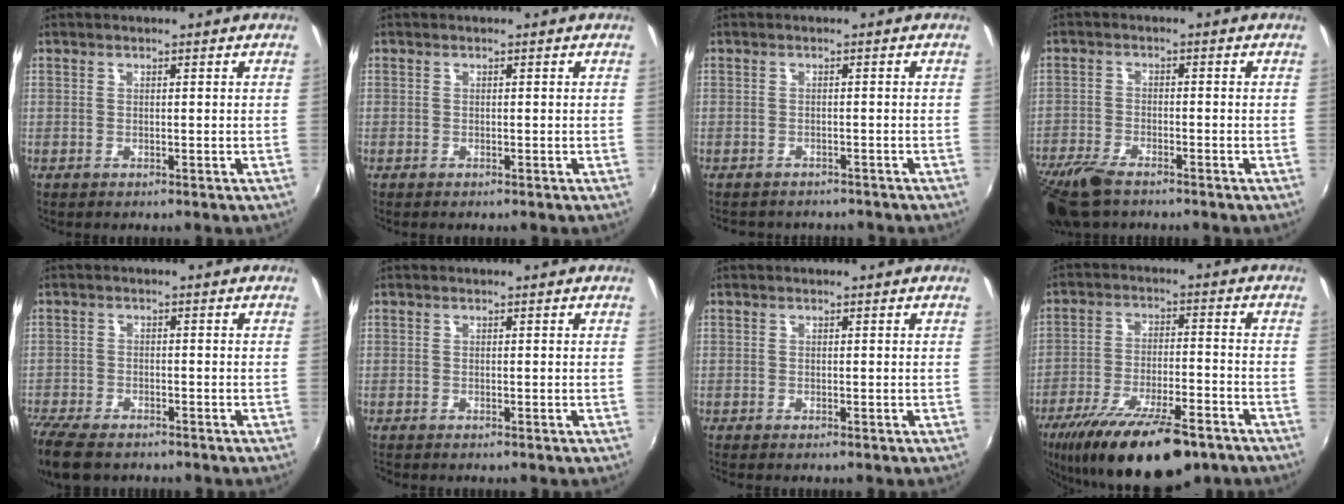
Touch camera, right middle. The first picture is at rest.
{"total": 0.5, "force": [-0.4, 0.3, 0.0], "torque": [-0.002, -0.001, -0.009]}
{"total": 5.1, "force": [-4.5, 1.7, 1.5], "torque": [-0.037, -0.016, -0.065]}
{"total": 10.1, "force": [-7.9, 3.6, 5.4], "torque": [-0.139, -0.032, -0.151]}
{"total": 10.1, "force": [-8.1, 3.7, 4.8], "torque": [-0.131, -0.040, -0.150]}
{"total": 0.5, "force": [-0.5, 0.1, 0.2], "torque": [-0.003, -0.002, -0.010]}
{"total": 0.6, "force": [-0.5, 0.1, 0.3], "torque": [-0.005, -0.002, -0.010]}
{"total": 19.9, "force": [-14.3, 5.9, 12.5], "torque": [-0.236, -0.040, -0.225]}